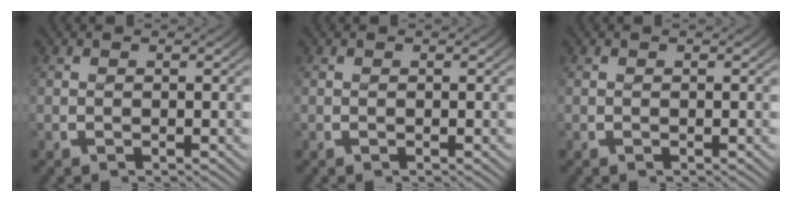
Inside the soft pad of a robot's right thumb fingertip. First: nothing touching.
{"total": 0.0}
{"total": 0.0}